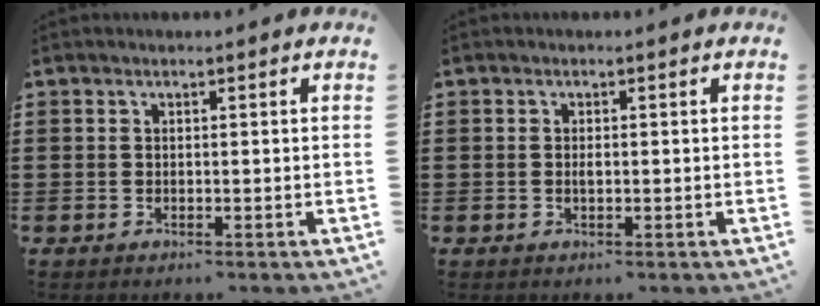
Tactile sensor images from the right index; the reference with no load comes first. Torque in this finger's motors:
{"motor_torque": [2.14, 0.00, 0.11, 0.04]}